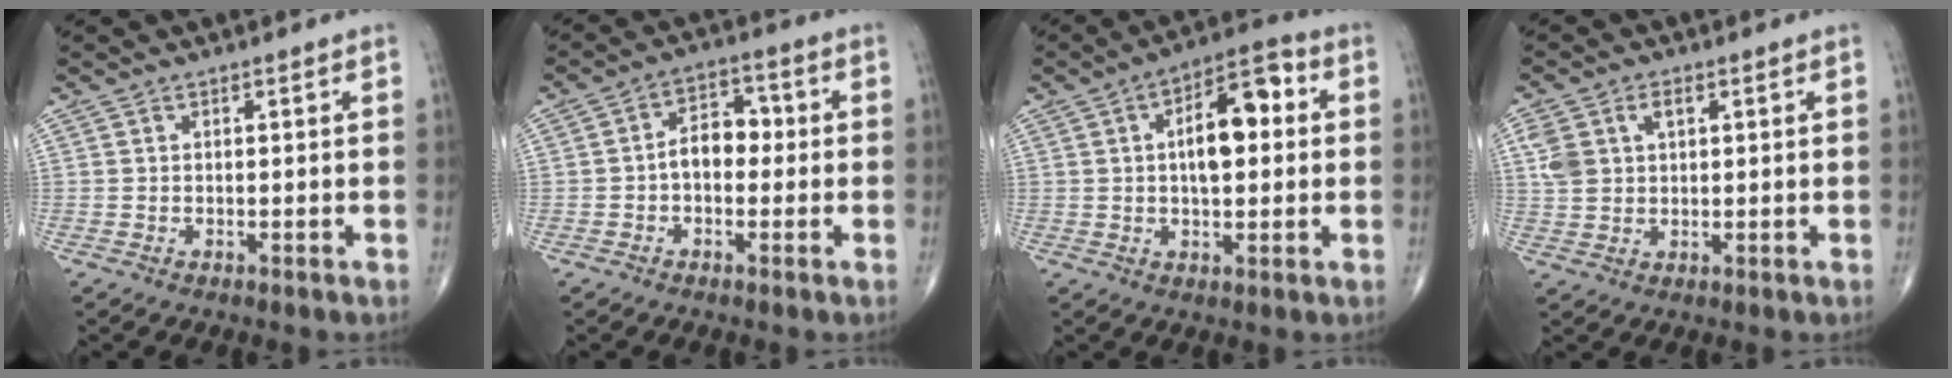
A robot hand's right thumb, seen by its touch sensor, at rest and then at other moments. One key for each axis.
{"total": 6.3, "fx": -0.6, "fy": 4.2, "fz": 4.7, "tx": -0.055, "ty": 0.025, "tz": -0.020}
{"total": 12.2, "fx": 1.8, "fy": 5.7, "fz": 10.6, "tx": -0.148, "ty": 0.021, "tz": 0.021}
{"total": 6.3, "fx": 2.2, "fy": 4.1, "fz": 4.3, "tx": -0.088, "ty": 0.007, "tz": 0.047}